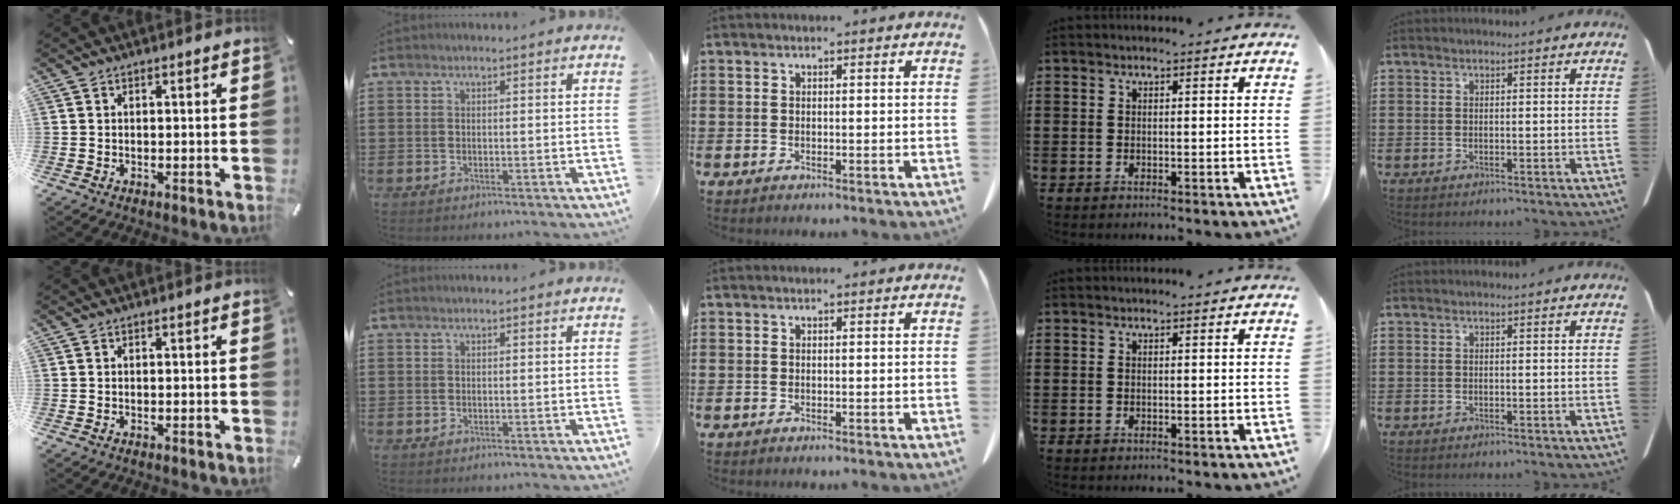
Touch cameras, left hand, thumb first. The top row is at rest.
{}